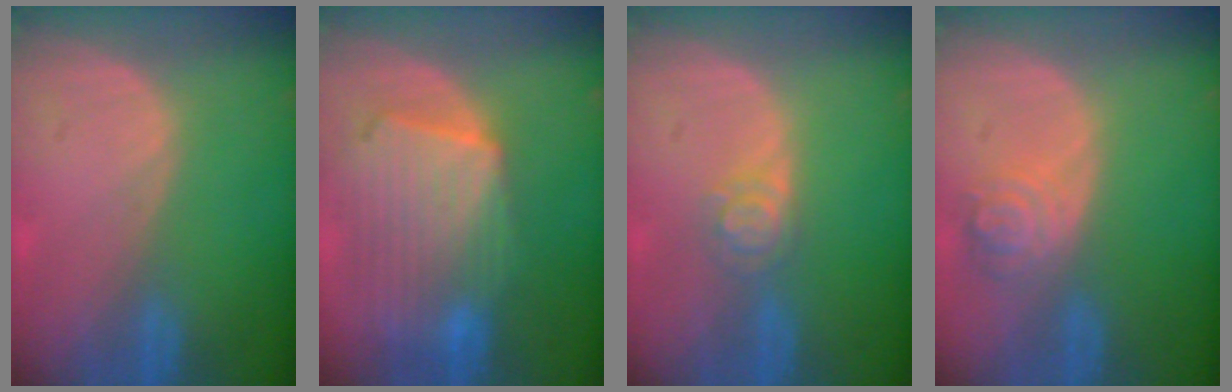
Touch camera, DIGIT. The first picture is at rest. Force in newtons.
{"total": 10.8, "press": 9.4, "slide": 5.4}
{"total": 3.2, "press": 3.1, "slide": 0.4}
{"total": 4.6, "press": 4.2, "slide": 1.8}